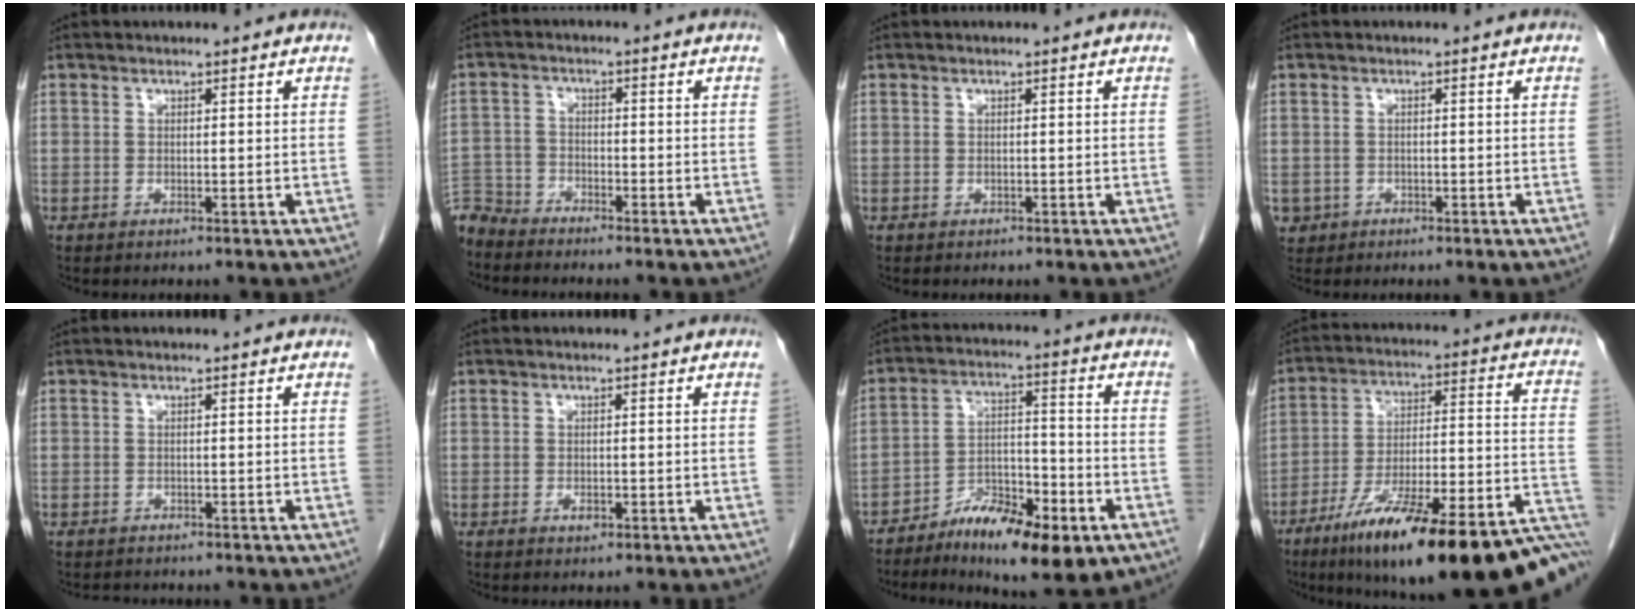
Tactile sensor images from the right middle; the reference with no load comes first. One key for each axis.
{"total": 5.7, "fx": -5.6, "fy": 1.2, "fz": 0.0, "tx": 0.004, "ty": -0.003, "tz": -0.111}
{"total": 0.0}
{"total": 2.1, "fx": -0.9, "fy": 1.9, "fz": 0.1, "tx": -0.003, "ty": 0.006, "tz": -0.012}
{"total": 2.2, "fx": -2.0, "fy": 0.9, "fz": 0.4, "tx": -0.010, "ty": -0.004, "tz": -0.027}
{"total": 1.0, "fx": -0.5, "fy": 0.5, "fz": 0.7, "tx": -0.013, "ty": 0.000, "tz": -0.006}
{"total": 13.2, "fx": -7.8, "fy": 4.0, "fz": 9.8, "tx": -0.156, "ty": 0.006, "tz": -0.123}
{"total": 28.1, "fx": -17.6, "fy": 4.7, "fz": 21.3, "tx": -0.237, "ty": 0.013, "tz": -0.276}